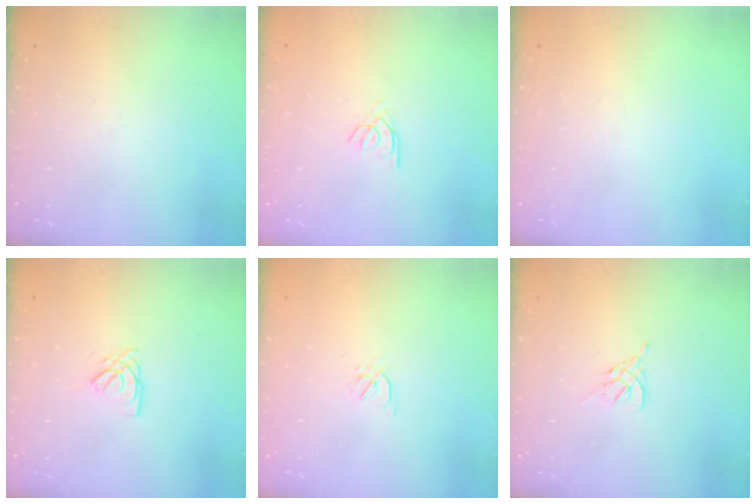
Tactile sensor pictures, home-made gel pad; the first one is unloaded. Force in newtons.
{"total": 2.2, "press": 2.1, "slide": 0.4}
{"total": 0.0}
{"total": 2.7, "press": 2.7, "slide": 0.3}
{"total": 1.6, "press": 1.6, "slide": 0.4}
{"total": 2.6, "press": 2.5, "slide": 0.7}